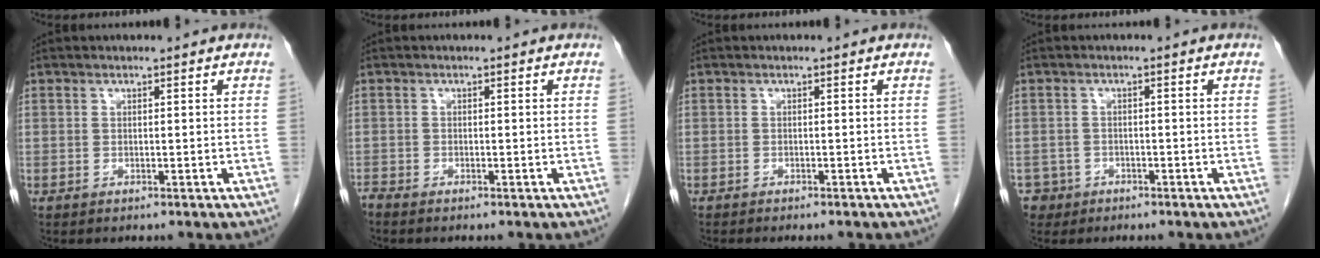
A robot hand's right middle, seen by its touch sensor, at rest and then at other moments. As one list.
[{"total": 0.9, "force": [-0.9, 0.0, 0.1], "torque": [-0.007, -0.004, -0.019]}, {"total": 4.4, "force": [-3.9, 0.5, 1.9], "torque": [-0.022, -0.007, -0.050]}, {"total": 2.9, "force": [-1.7, 2.3, -0.4], "torque": [0.006, 0.009, -0.033]}]